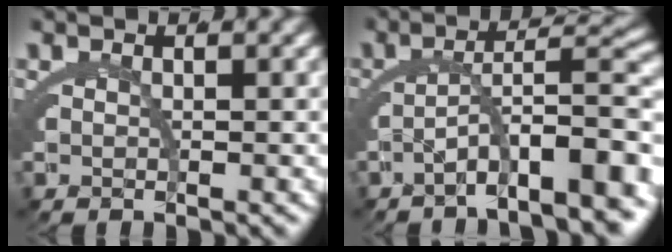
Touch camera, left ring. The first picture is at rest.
{"total": 7.7, "force": [-3.8, 2.1, 6.3], "torque": [-0.082, 0.005, -0.058]}